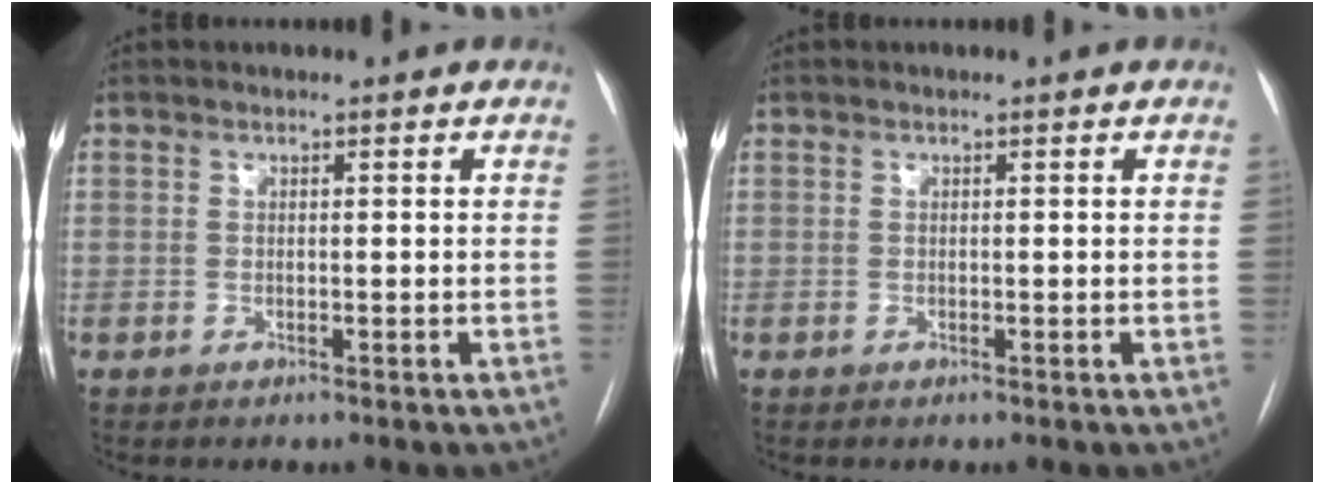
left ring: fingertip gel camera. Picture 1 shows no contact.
{"total": 0.0}